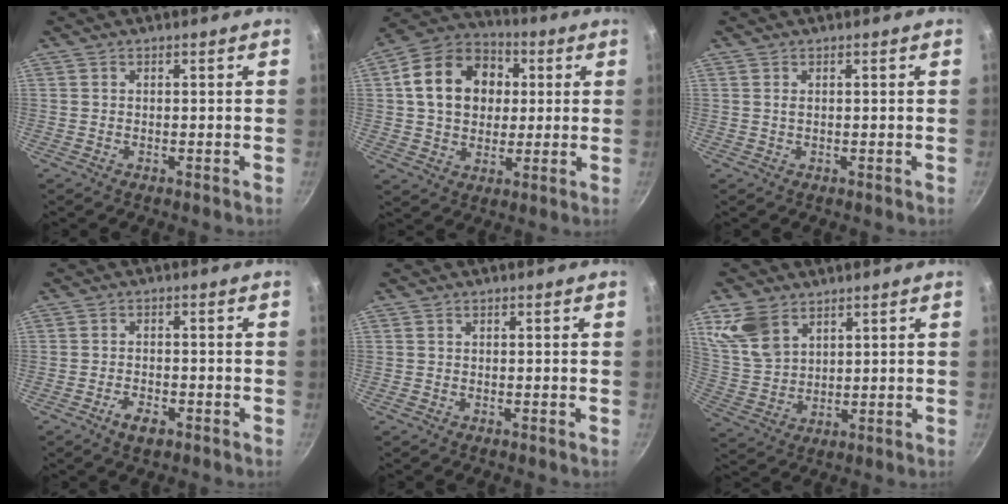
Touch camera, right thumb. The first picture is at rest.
{"total": 17.0, "force": [2.9, 13.3, 10.1], "torque": [-0.146, 0.024, 0.040]}
{"total": 0.7, "force": [0.3, 0.4, 0.6], "torque": [-0.010, 0.000, 0.005]}
{"total": 3.8, "force": [-2.2, 1.8, 2.6], "torque": [-0.045, 0.015, -0.038]}
{"total": 0.0}
{"total": 9.2, "force": [5.3, 6.0, 4.6], "torque": [-0.075, -0.021, 0.117]}